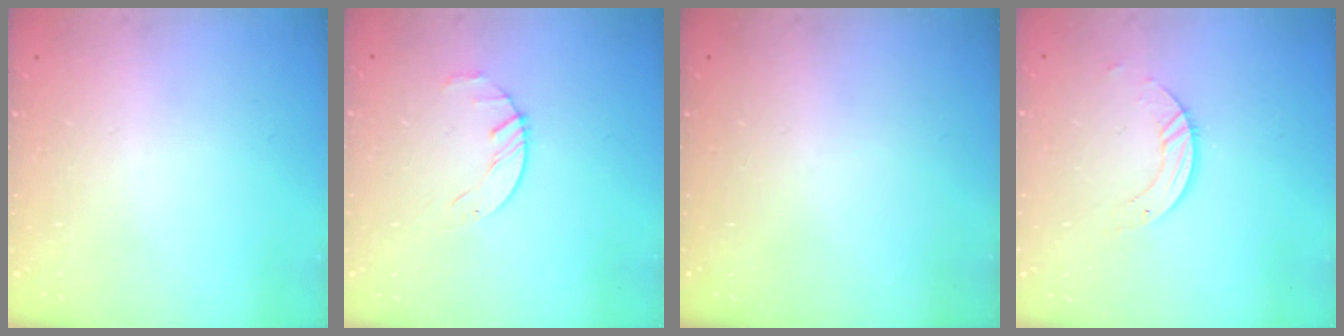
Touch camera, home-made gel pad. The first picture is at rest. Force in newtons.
{"total": 2.1, "press": 2.1, "slide": 0.3}
{"total": 0.0}
{"total": 3.9, "press": 3.9, "slide": 0.1}